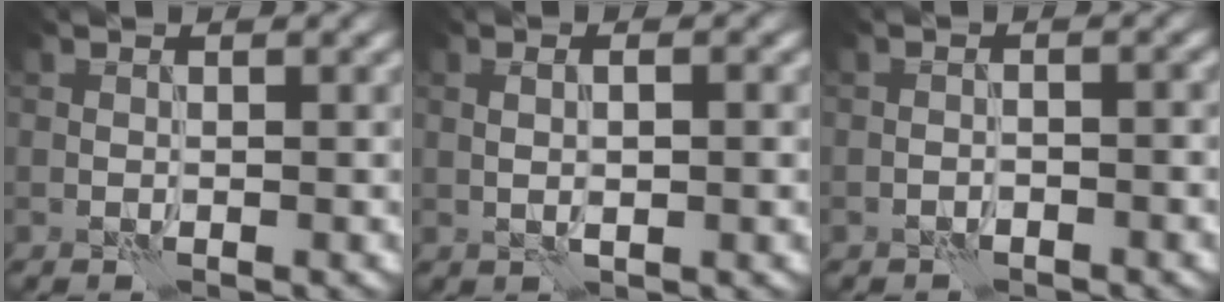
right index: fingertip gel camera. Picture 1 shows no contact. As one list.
[{"total": 2.4, "force": [0.2, 0.7, 2.3], "torque": [-0.032, -0.002, 0.006]}, {"total": 1.2, "force": [-1.1, 0.4, 0.5], "torque": [-0.006, 0.007, -0.020]}]